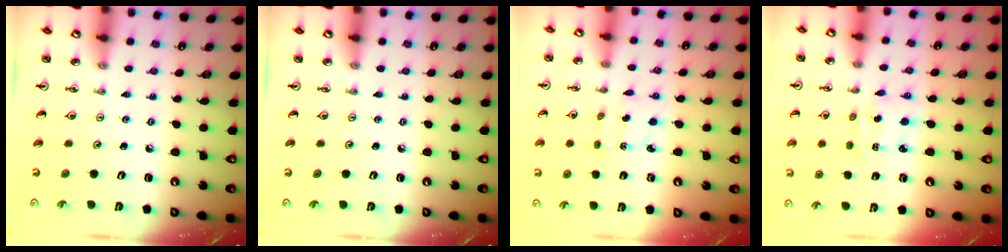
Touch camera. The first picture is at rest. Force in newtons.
{"total": 0.0}
{"total": 2.2, "press": 2.2, "slide": 0.4}
{"total": 2.3, "press": 2.3, "slide": 0.2}